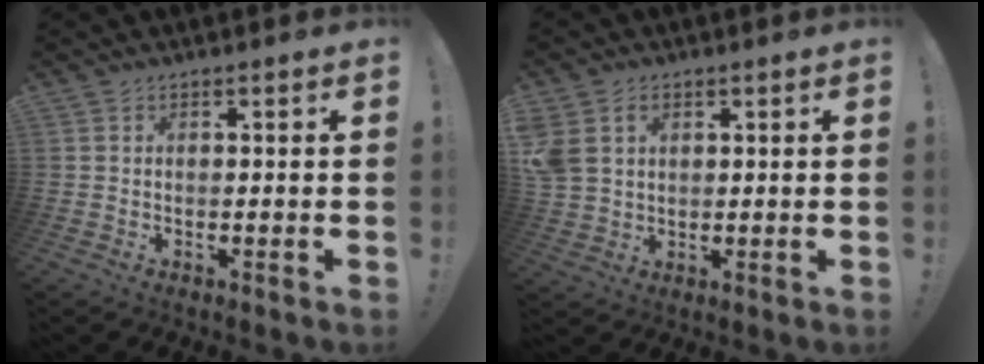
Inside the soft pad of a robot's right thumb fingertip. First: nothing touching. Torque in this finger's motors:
{"motor_torque": [0.83, 1.57, 0.64, 0.01, 0.04]}